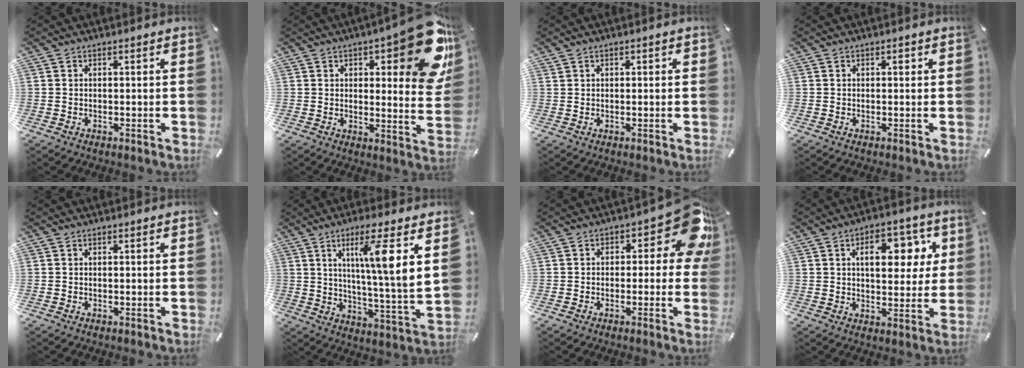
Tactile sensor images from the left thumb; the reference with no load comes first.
{"total": 19.8, "force": [9.4, 6.7, 16.1], "torque": [-0.201, -0.067, 0.148]}
{"total": 0.5, "force": [0.2, 0.5, 0.1], "torque": [-0.002, 0.004, 0.002]}
{"total": 0.8, "force": [0.2, 0.5, 0.6], "torque": [-0.003, -0.001, 0.001]}
{"total": 0.0}
{"total": 12.7, "force": [5.3, 0.1, 11.5], "torque": [-0.192, -0.022, 0.072]}
{"total": 12.3, "force": [3.9, 5.9, 10.1], "torque": [-0.121, -0.031, 0.068]}
{"total": 12.1, "force": [4.0, 7.3, 8.7], "torque": [-0.114, -0.007, 0.062]}